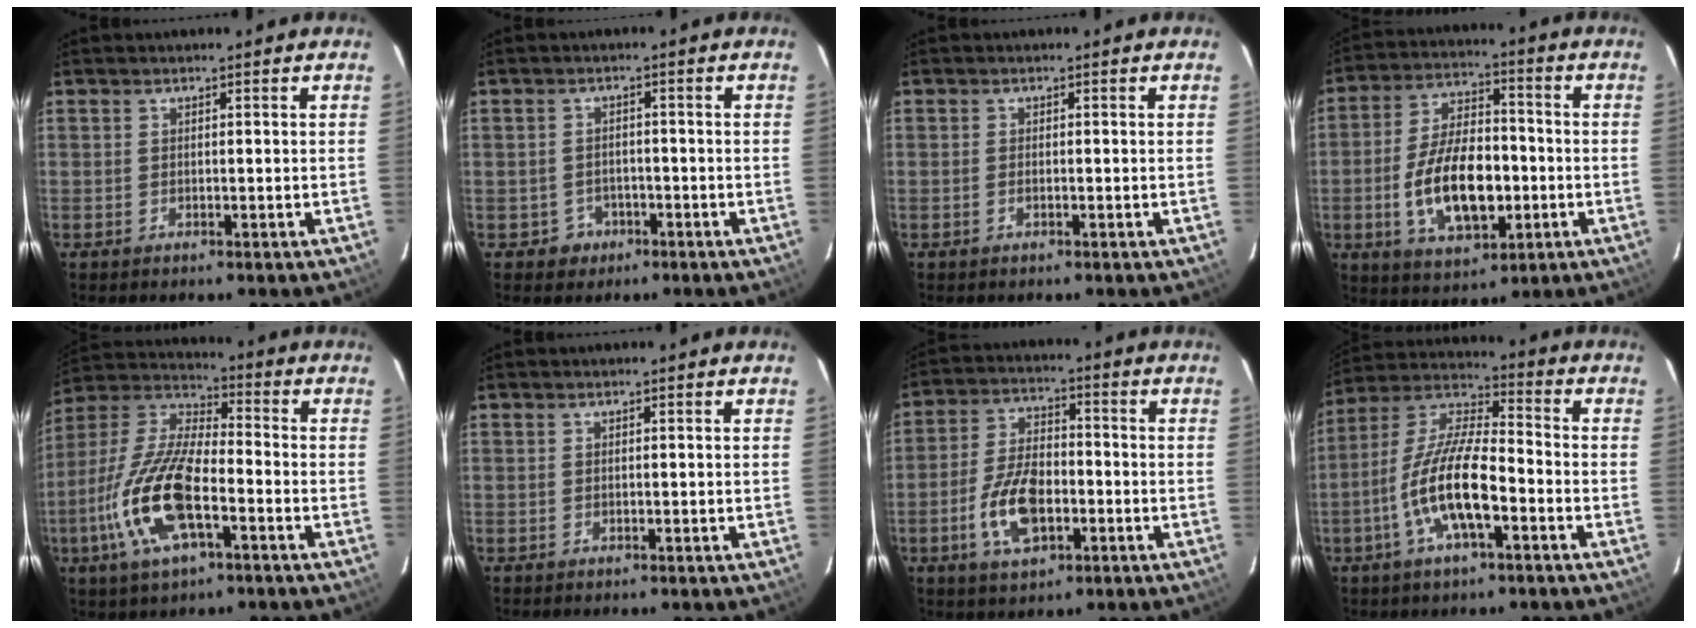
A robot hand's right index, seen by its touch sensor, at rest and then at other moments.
{"total": 3.8, "force": [-1.7, 3.3, 0.1], "torque": [-0.015, 0.013, -0.021]}
{"total": 0.8, "force": [-0.4, 0.4, 0.6], "torque": [-0.012, 0.000, -0.008]}
{"total": 15.4, "force": [-3.5, 7.8, 12.8], "torque": [-0.252, 0.006, -0.049]}
{"total": 17.2, "force": [-6.4, 6.4, 14.7], "torque": [-0.314, -0.011, -0.128]}
{"total": 0.0}
{"total": 11.2, "force": [-3.7, 5.9, 8.7], "torque": [-0.179, 0.005, -0.062]}
{"total": 13.9, "force": [-5.3, 4.2, 12.2], "torque": [-0.251, -0.003, -0.102]}